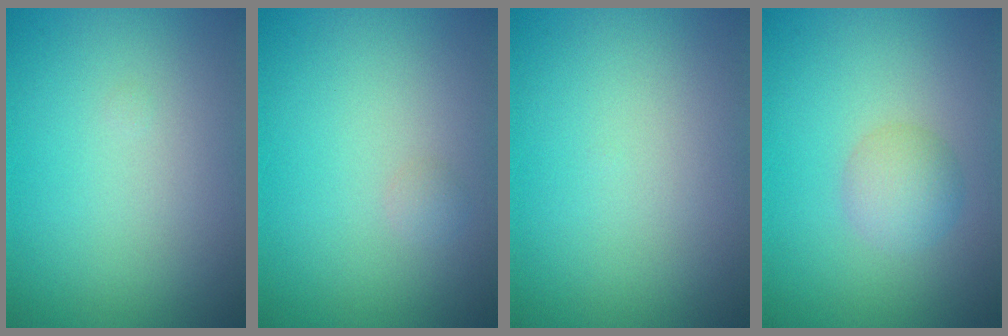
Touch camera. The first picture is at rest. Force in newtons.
{"total": 0.6, "press": 0.6, "slide": 0.0}
{"total": 0.0}
{"total": 2.5, "press": 2.5, "slide": 0.1}